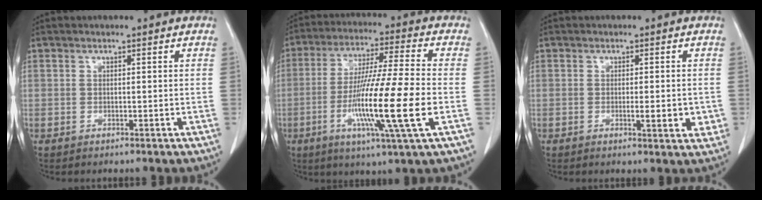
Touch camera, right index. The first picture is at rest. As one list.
[{"total": 16.2, "force": [-4.0, -0.7, 15.7], "torque": [-0.297, -0.020, -0.077]}, {"total": 3.8, "force": [-0.7, 1.0, 3.6], "torque": [-0.049, -0.003, -0.006]}]